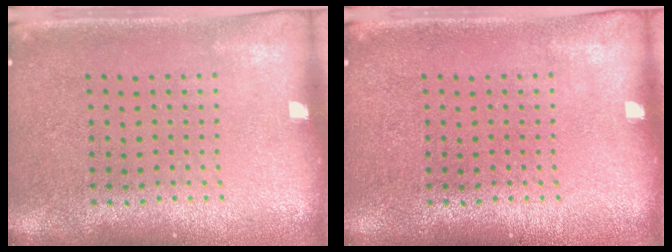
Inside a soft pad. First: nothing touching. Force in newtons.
{"total": 0.0}